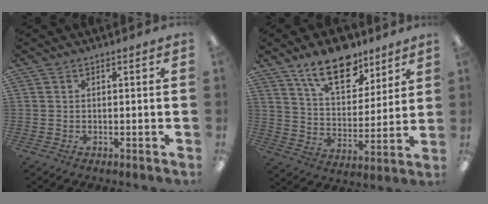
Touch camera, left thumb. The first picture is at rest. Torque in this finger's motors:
{"motor_torque": [2.23, 1.30, 1.37, -1.40, 0.39]}